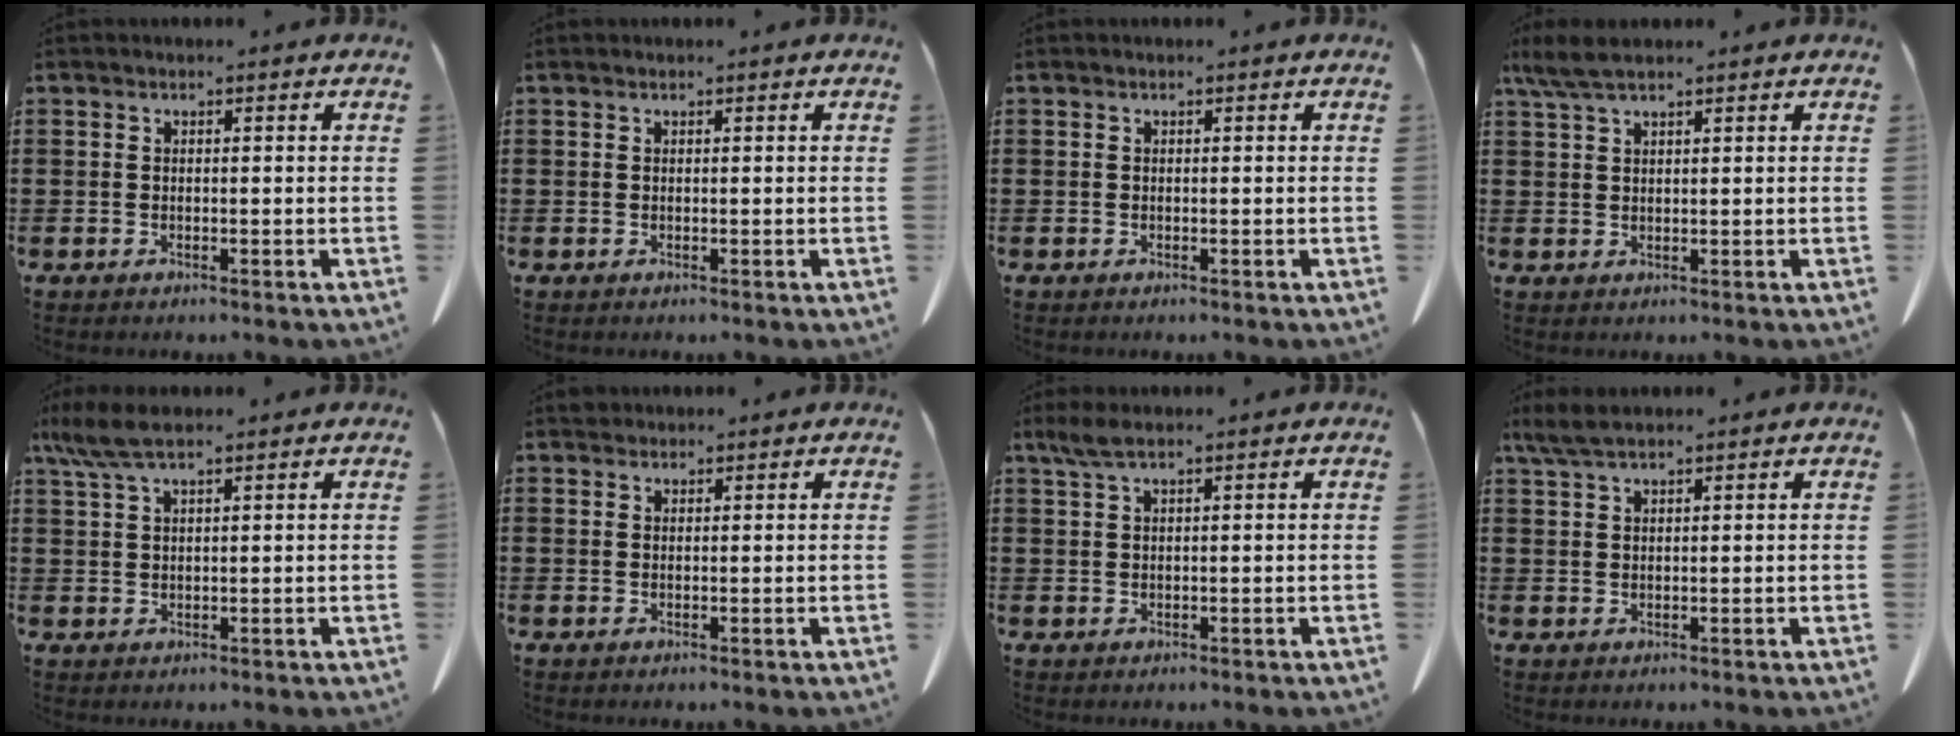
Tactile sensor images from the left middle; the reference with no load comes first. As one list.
[{"total": 0.0}, {"total": 0.0}, {"total": 3.8, "force": [2.6, 0.7, 2.7], "torque": [-0.058, 0.004, 0.049]}, {"total": 4.8, "force": [3.2, 1.0, 3.4], "torque": [-0.081, -0.001, 0.056]}, {"total": 1.1, "force": [0.9, 0.5, 0.0], "torque": [-0.003, 0.004, 0.019]}, {"total": 2.5, "force": [1.6, 0.4, 1.8], "torque": [-0.040, 0.002, 0.029]}, {"total": 3.3, "force": [2.3, 0.7, 2.3], "torque": [-0.049, 0.004, 0.043]}]